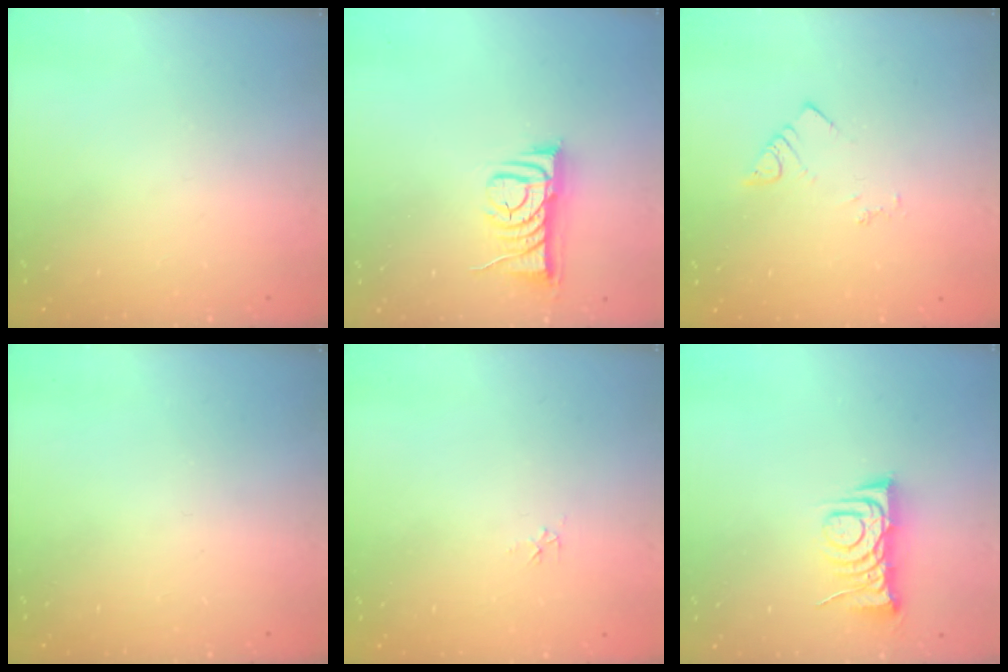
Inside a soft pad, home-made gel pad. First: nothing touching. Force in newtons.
{"total": 9.0, "press": 8.9, "slide": 0.5}
{"total": 3.2, "press": 3.1, "slide": 0.5}
{"total": 0.0}
{"total": 3.6, "press": 3.6, "slide": 0.4}
{"total": 7.1, "press": 7.1, "slide": 0.9}